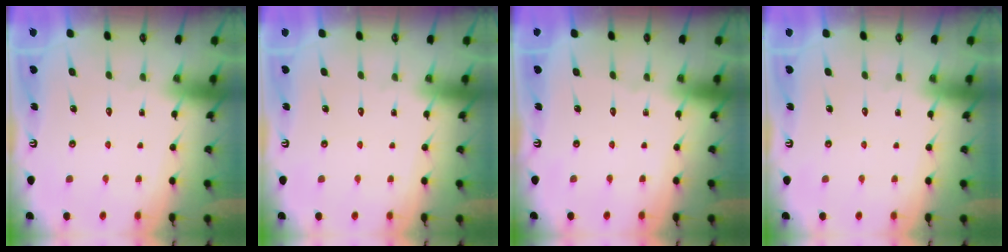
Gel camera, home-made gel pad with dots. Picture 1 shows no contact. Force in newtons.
{"total": 0.0}
{"total": 0.0}
{"total": 0.0}